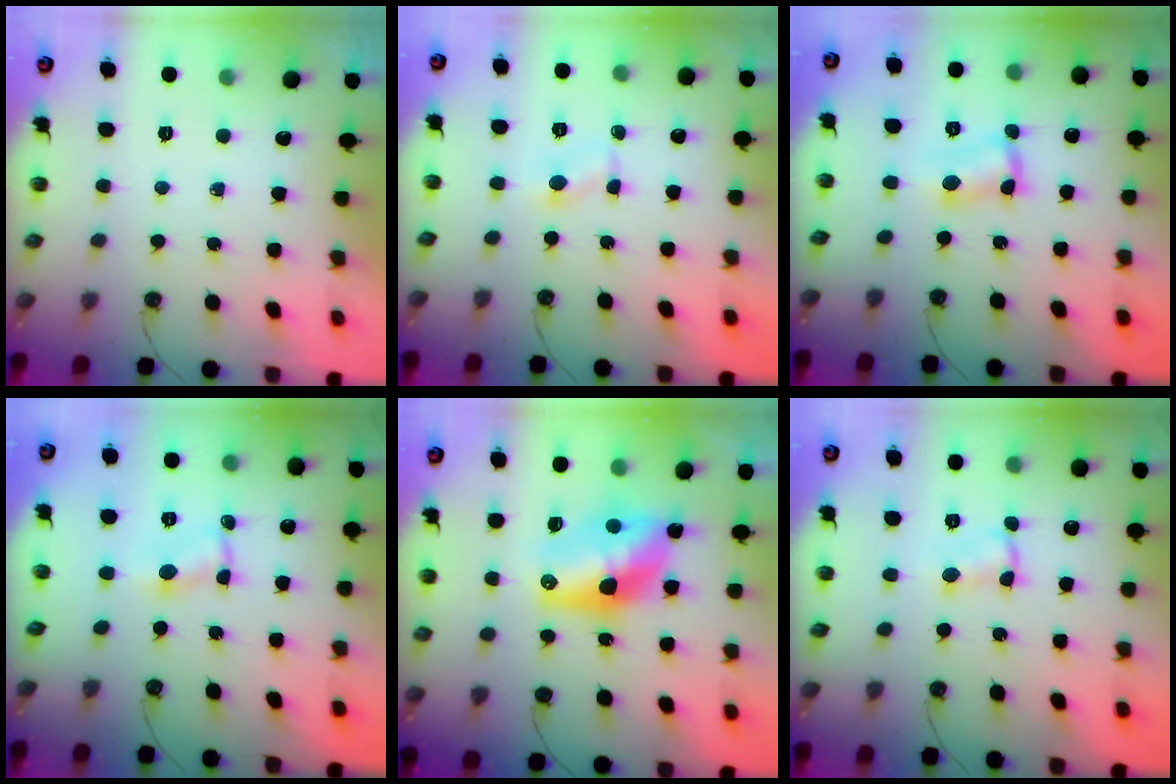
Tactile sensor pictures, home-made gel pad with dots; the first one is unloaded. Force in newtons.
{"total": 2.1, "press": 2.1, "slide": 0.2}
{"total": 2.0, "press": 2.0, "slide": 0.6}
{"total": 0.9, "press": 0.9, "slide": 0.1}
{"total": 12.9, "press": 12.9, "slide": 1.1}
{"total": 1.1, "press": 0.9, "slide": 0.7}